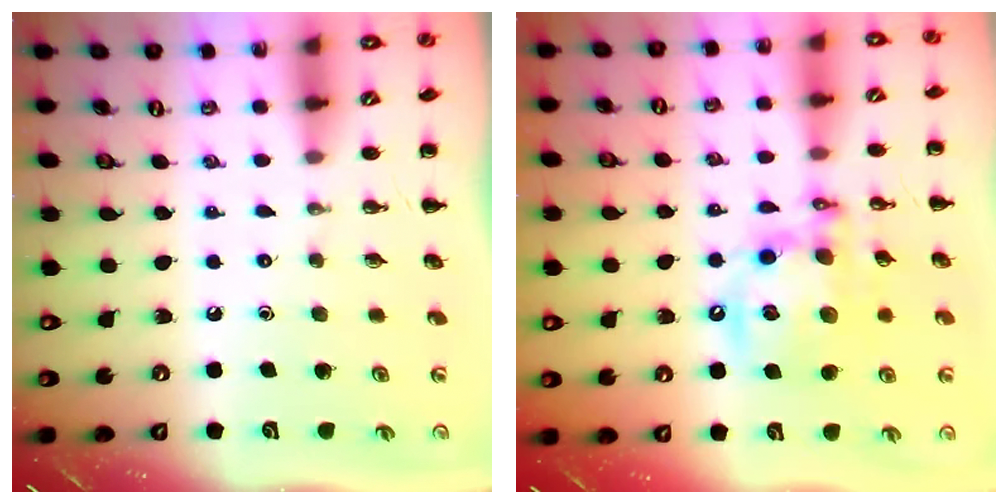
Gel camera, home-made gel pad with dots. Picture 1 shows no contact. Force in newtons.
{"total": 15.4, "press": 15.1, "slide": 3.1}